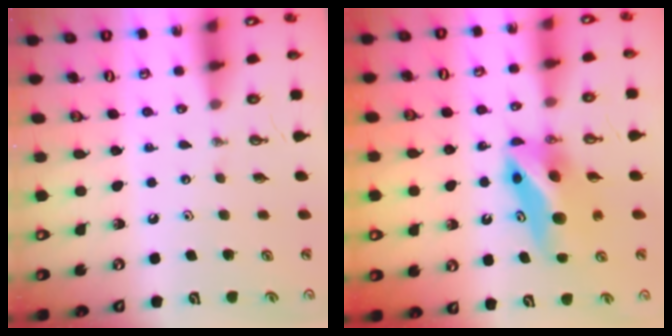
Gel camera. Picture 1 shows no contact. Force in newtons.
{"total": 9.2, "press": 7.9, "slide": 4.8}